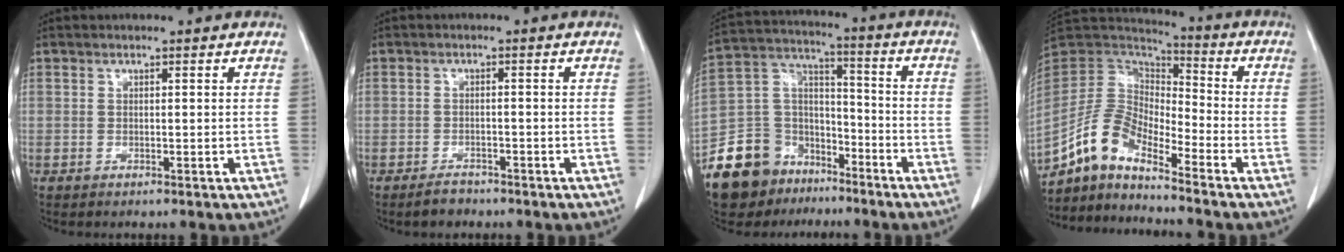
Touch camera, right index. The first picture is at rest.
{"total": 3.3, "force": [-2.6, 1.7, 1.1], "torque": [-0.024, 0.002, -0.036]}
{"total": 18.7, "force": [-12.8, 12.0, 6.4], "torque": [-0.150, 0.057, -0.221]}
{"total": 11.6, "force": [-9.2, 3.4, 6.1], "torque": [-0.135, 0.023, -0.181]}